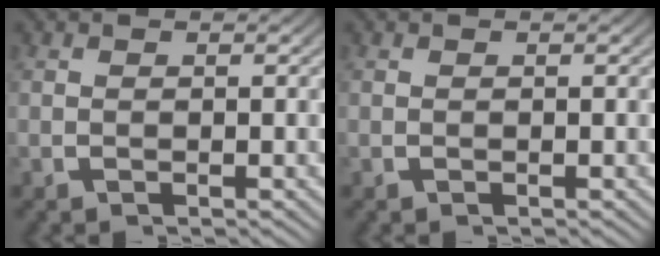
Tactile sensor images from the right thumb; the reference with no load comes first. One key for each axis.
{"total": 0.0}